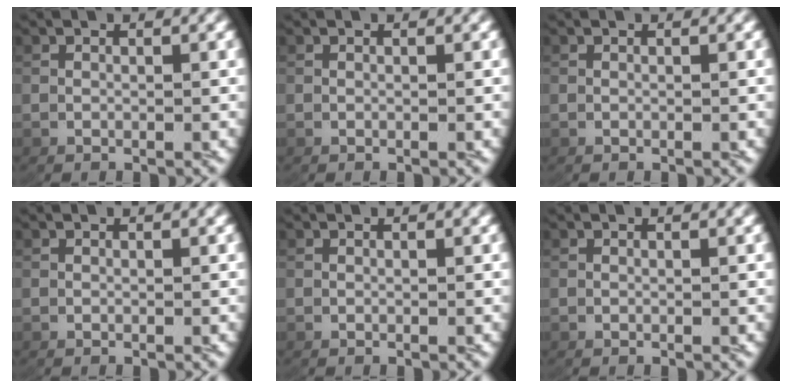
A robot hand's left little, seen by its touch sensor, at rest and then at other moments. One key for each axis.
{"total": 0.0}
{"total": 0.0}
{"total": 0.0}
{"total": 0.0}
{"total": 0.0}